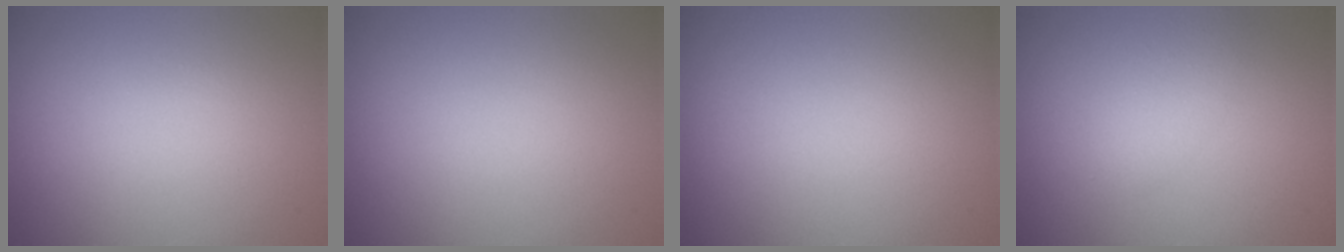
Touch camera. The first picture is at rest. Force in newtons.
{"total": 0.0}
{"total": 0.0}
{"total": 1.8, "press": 1.8, "slide": 0.1}